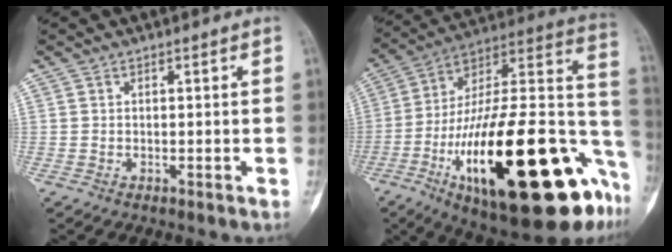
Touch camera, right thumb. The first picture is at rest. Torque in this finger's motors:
{"motor_torque": [2.68, 2.33, 2.38, -0.39, 1.02]}